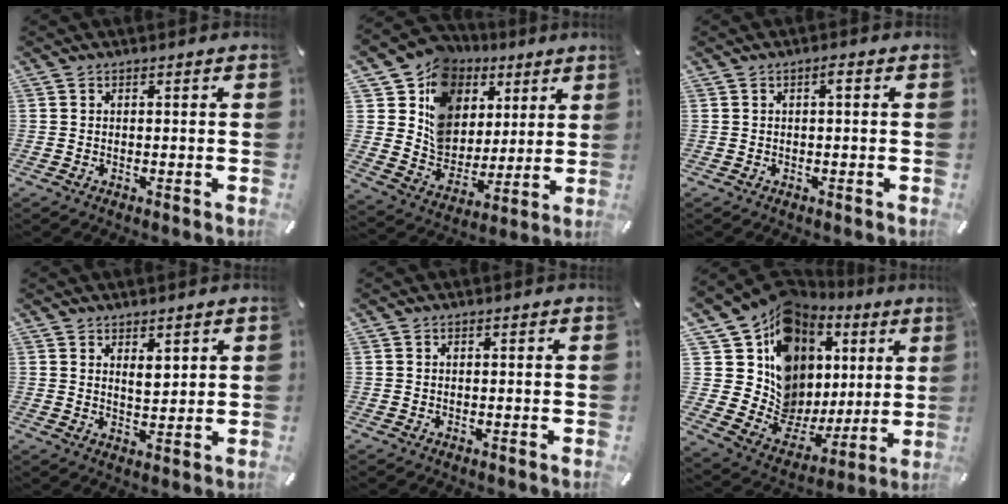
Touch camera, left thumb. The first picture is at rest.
{"total": 14.9, "force": [5.2, 13.2, 4.6], "torque": [-0.079, -0.040, 0.103]}
{"total": 1.3, "force": [0.0, 0.2, 1.3], "torque": [-0.027, 0.003, -0.001]}
{"total": 4.0, "force": [2.5, 2.1, 2.3], "torque": [-0.027, -0.013, 0.041]}
{"total": 0.0}
{"total": 13.9, "force": [6.2, 11.2, 5.5], "torque": [-0.105, -0.095, 0.124]}